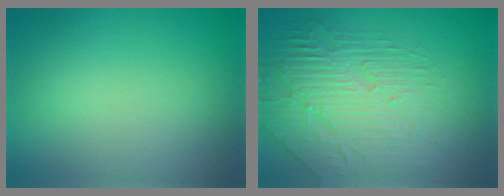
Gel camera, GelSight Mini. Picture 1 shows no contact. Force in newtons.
{"total": 4.6, "press": 4.2, "slide": 1.9}